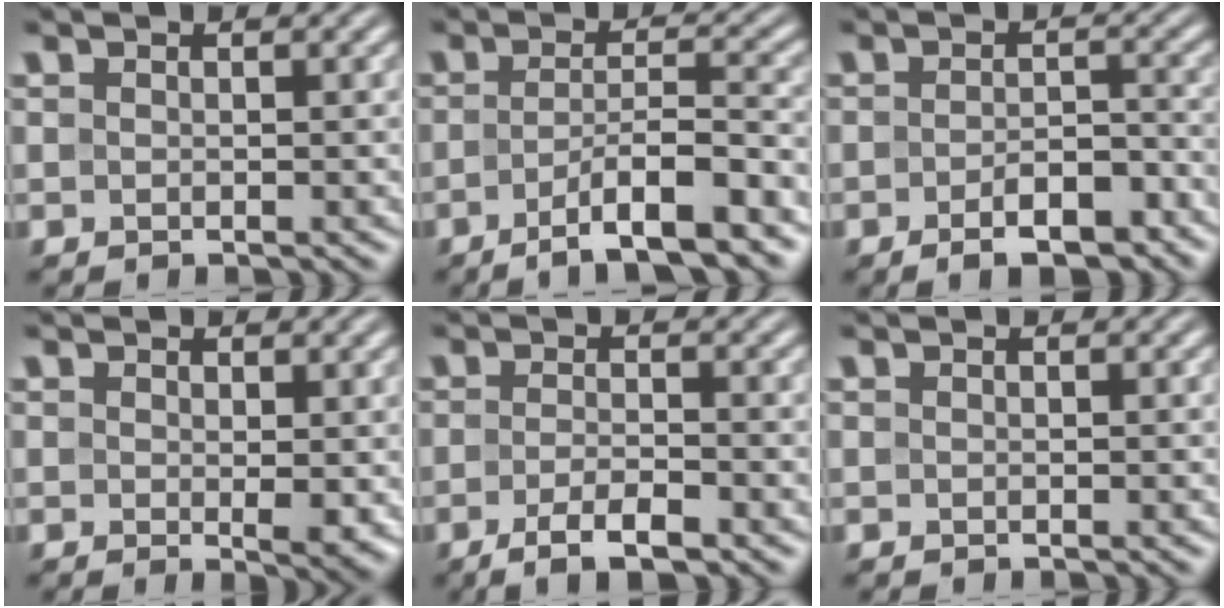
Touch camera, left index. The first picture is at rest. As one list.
[{"total": 7.9, "force": [-4.3, 1.8, 6.4], "torque": [-0.089, -0.001, -0.072]}, {"total": 5.2, "force": [-3.0, 1.9, 3.7], "torque": [-0.055, 0.002, -0.041]}, {"total": 1.9, "force": [0.4, 0.4, 1.8], "torque": [-0.023, -0.010, 0.008]}, {"total": 3.8, "force": [-2.1, 0.9, 3.0], "torque": [-0.059, -0.003, -0.039]}, {"total": 0.0}]